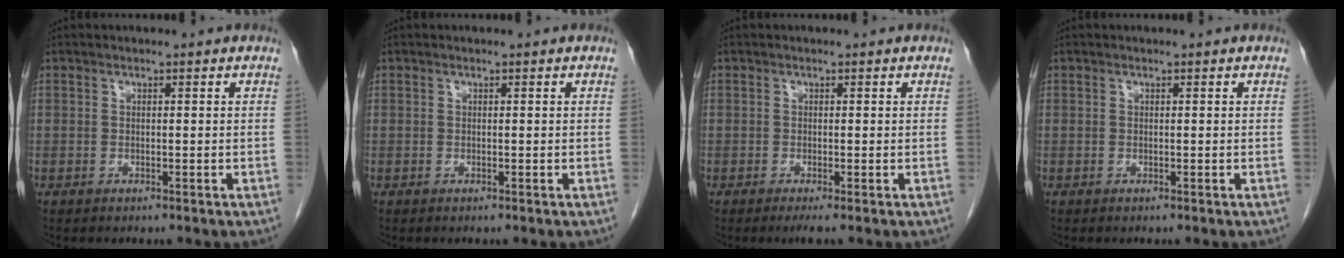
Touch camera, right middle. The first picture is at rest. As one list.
[{"total": 0.0}, {"total": 1.3, "force": [-0.7, -0.3, 1.0], "torque": [-0.021, -0.007, -0.011]}, {"total": 0.0}]